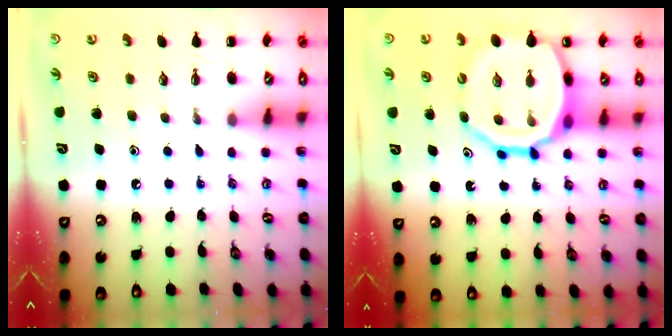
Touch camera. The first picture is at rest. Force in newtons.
{"total": 19.0, "press": 18.7, "slide": 3.5}